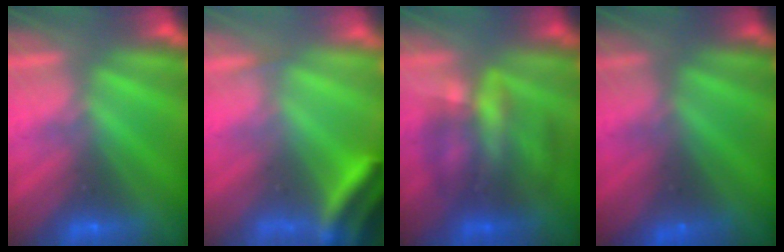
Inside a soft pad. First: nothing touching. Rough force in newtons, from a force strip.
{"total": 3.8}
{"total": 4.6}
{"total": 1.4}